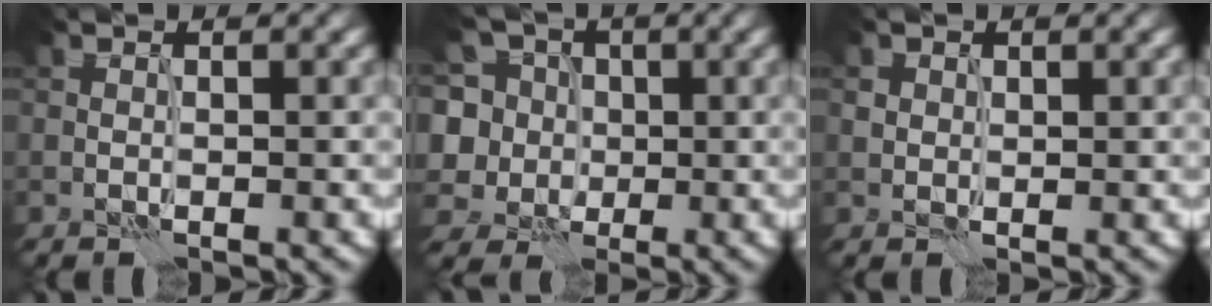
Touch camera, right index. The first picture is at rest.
{"total": 8.1, "force": [1.6, 7.2, 3.3], "torque": [-0.077, 0.020, 0.001]}
{"total": 1.0, "force": [0.5, 0.8, 0.2], "torque": [-0.002, -0.002, 0.012]}